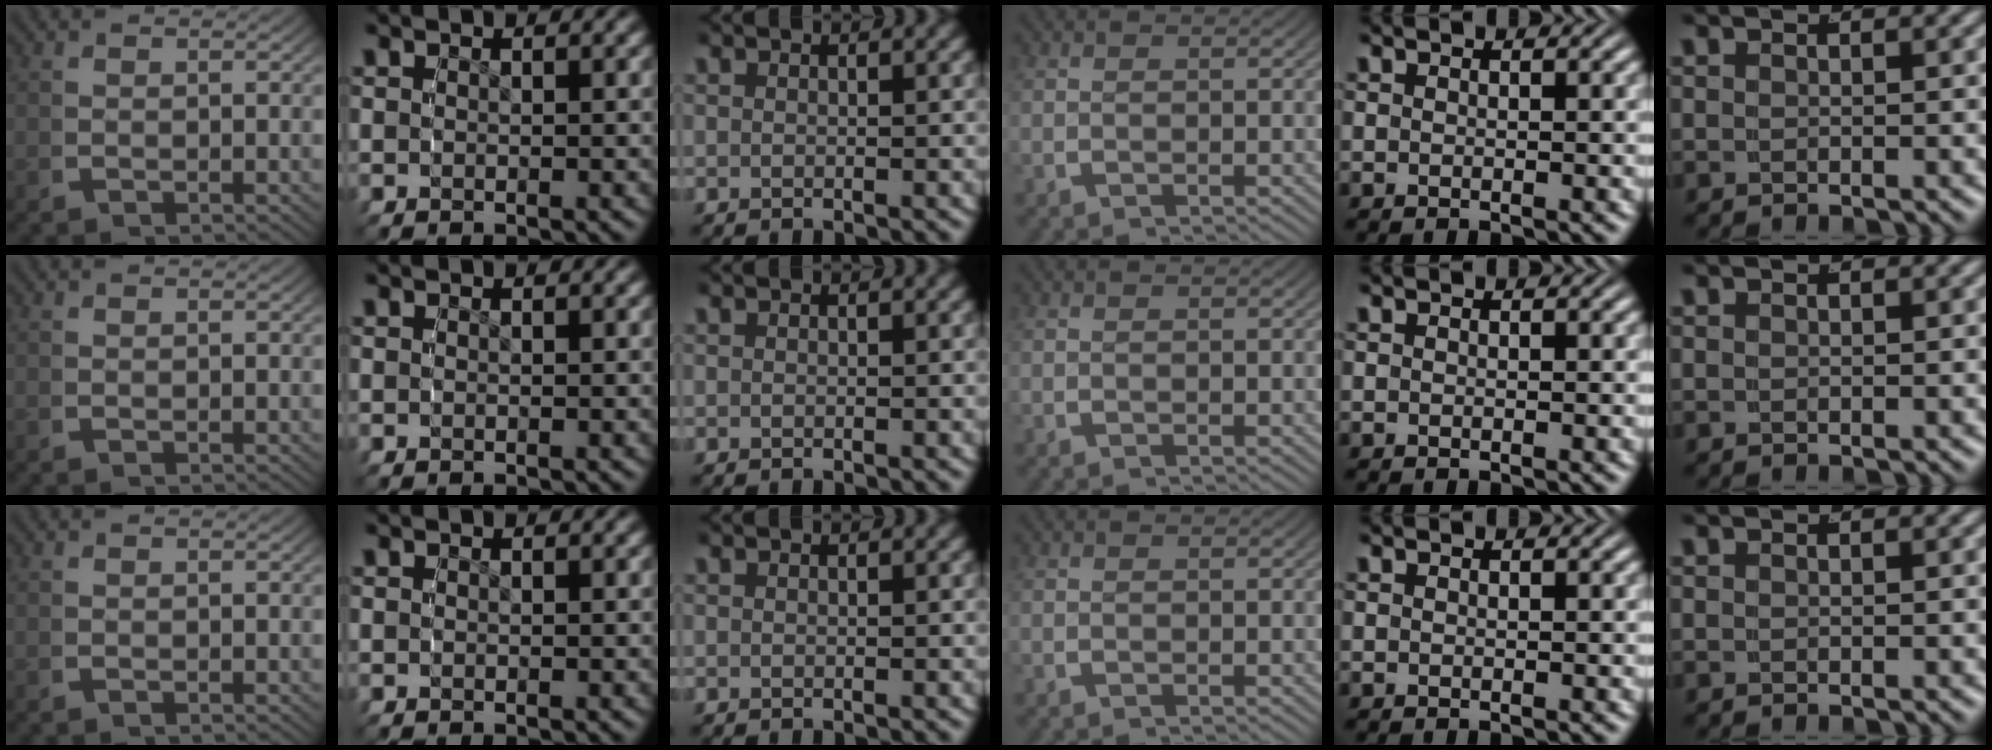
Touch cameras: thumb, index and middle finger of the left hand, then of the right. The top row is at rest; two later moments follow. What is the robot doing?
{"motion": "grasp_and_lifting", "object": "camera"}